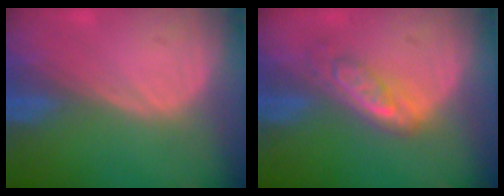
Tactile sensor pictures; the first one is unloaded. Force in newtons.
{"total": 5.0, "press": 4.6, "slide": 2.0}